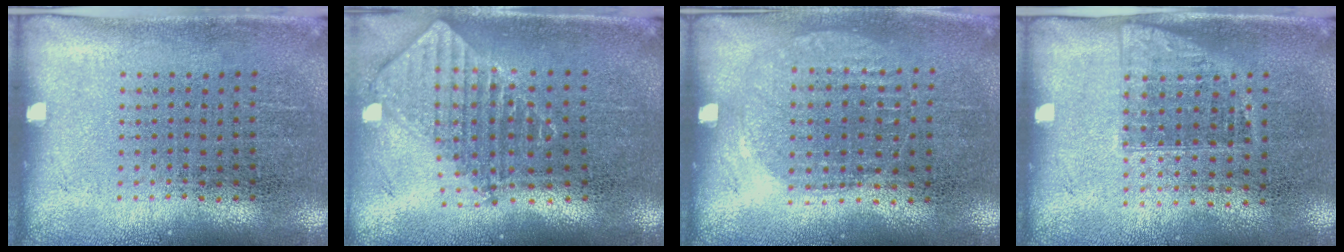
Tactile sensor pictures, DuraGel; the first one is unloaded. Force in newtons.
{"total": 1.9, "press": 1.5, "slide": 1.2}
{"total": 1.0, "press": 0.9, "slide": 0.4}
{"total": 1.1, "press": 1.0, "slide": 0.6}